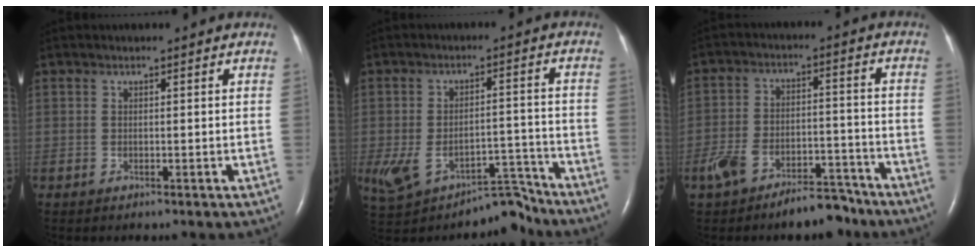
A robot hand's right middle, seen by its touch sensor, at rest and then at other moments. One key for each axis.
{"total": 8.7, "fx": -6.4, "fy": 3.8, "fz": 4.4, "tx": -0.079, "ty": 0.025, "tz": -0.102}
{"total": 9.7, "fx": -7.5, "fy": 4.1, "fz": 4.6, "tx": -0.089, "ty": 0.022, "tz": -0.123}